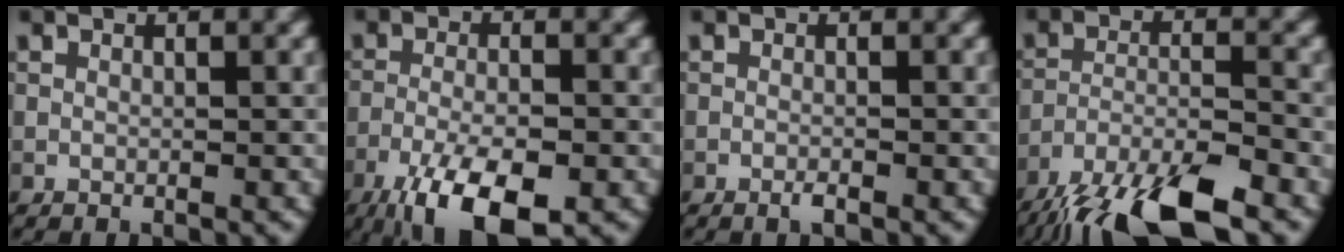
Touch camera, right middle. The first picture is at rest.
{"total": 8.9, "force": [-5.5, 2.8, 6.3], "torque": [-0.119, -0.024, -0.097]}
{"total": 0.8, "force": [-0.5, 0.1, 0.6], "torque": [-0.010, -0.001, -0.011]}
{"total": 10.4, "force": [-8.0, 2.7, 6.1], "torque": [-0.115, -0.013, -0.147]}